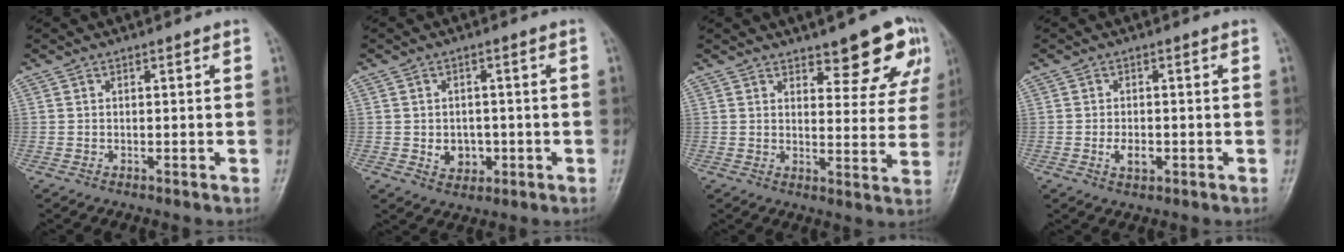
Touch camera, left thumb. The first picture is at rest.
{"total": 4.4, "force": [-0.9, 3.7, 2.2], "torque": [-0.009, 0.006, -0.004]}
{"total": 9.8, "force": [6.6, 3.8, 6.3], "torque": [-0.032, -0.037, 0.082]}
{"total": 3.0, "force": [-0.9, 1.9, 2.2], "torque": [-0.032, 0.002, -0.012]}